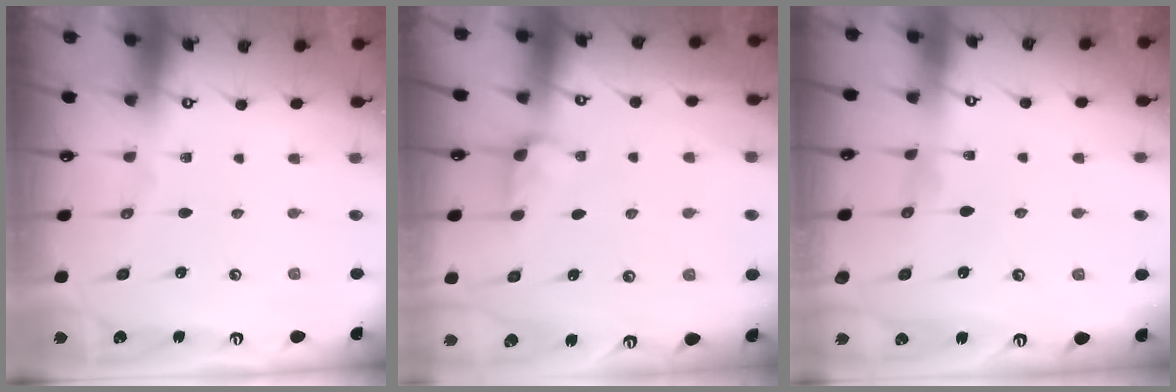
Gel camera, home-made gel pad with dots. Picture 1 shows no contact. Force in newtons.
{"total": 2.9, "press": 2.8, "slide": 0.6}
{"total": 1.7, "press": 1.6, "slide": 0.3}